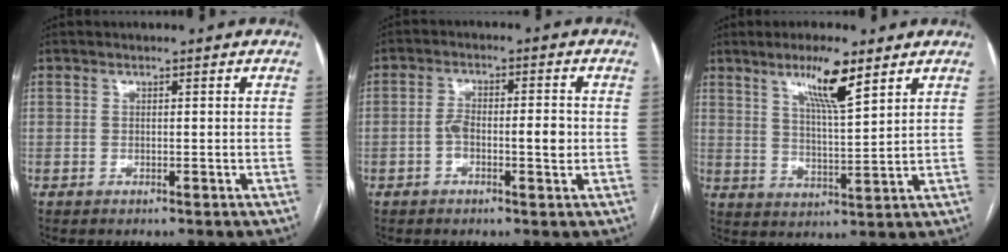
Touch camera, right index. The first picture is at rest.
{"total": 5.4, "force": [-1.0, 1.8, 4.9], "torque": [-0.086, 0.014, -0.016]}
{"total": 8.5, "force": [5.3, 0.6, 6.6], "torque": [-0.120, -0.007, 0.093]}